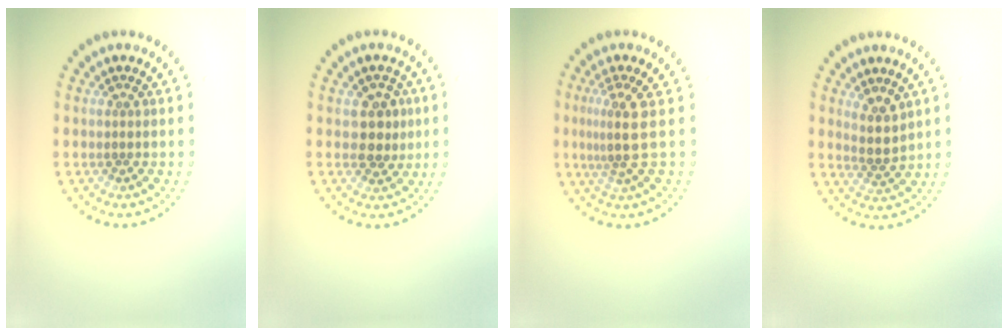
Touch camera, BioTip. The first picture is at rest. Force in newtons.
{"total": 2.7, "press": 2.5, "slide": 0.9}
{"total": 2.9, "press": 2.1, "slide": 2.0}
{"total": 2.5, "press": 2.1, "slide": 1.4}